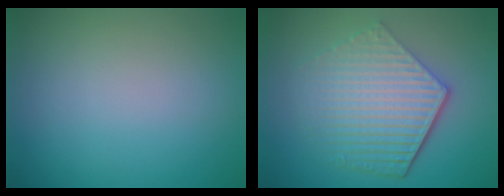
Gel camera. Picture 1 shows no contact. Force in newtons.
{"total": 6.1, "press": 4.4, "slide": 4.3}